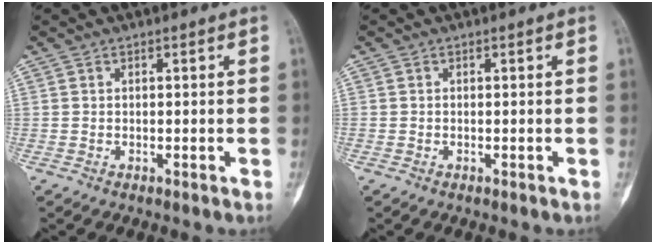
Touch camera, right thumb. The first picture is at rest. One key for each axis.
{"total": 0.0}